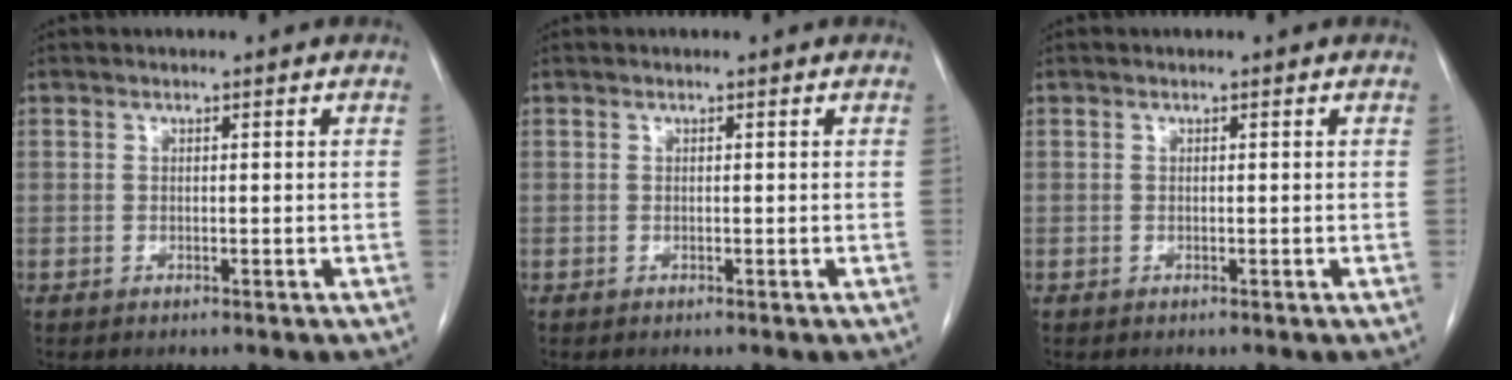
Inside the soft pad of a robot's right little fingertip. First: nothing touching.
{"total": 0.0}
{"total": 0.0}